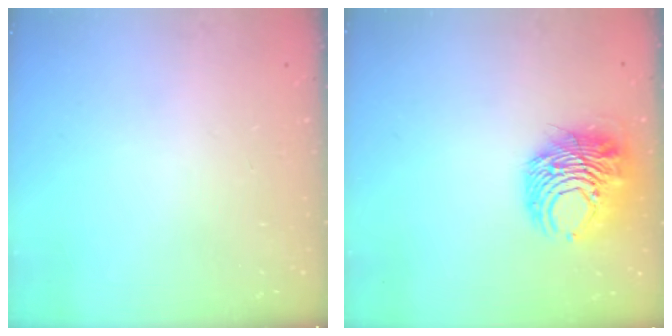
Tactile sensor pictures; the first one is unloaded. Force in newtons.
{"total": 11.4, "press": 11.3, "slide": 1.7}